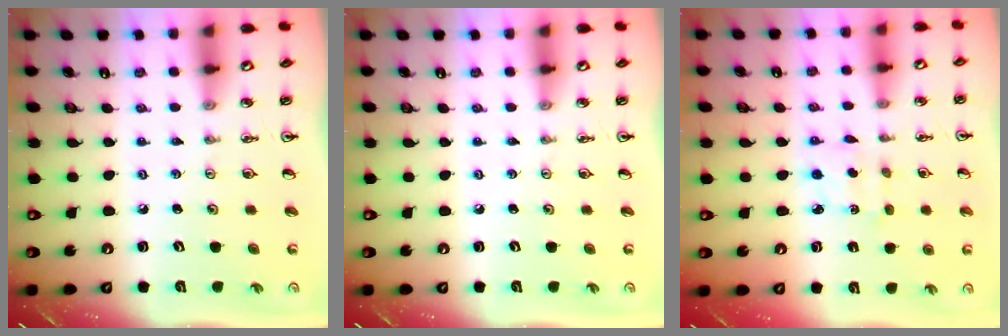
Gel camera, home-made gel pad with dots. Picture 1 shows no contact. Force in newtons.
{"total": 0.0}
{"total": 1.9, "press": 1.9, "slide": 0.3}